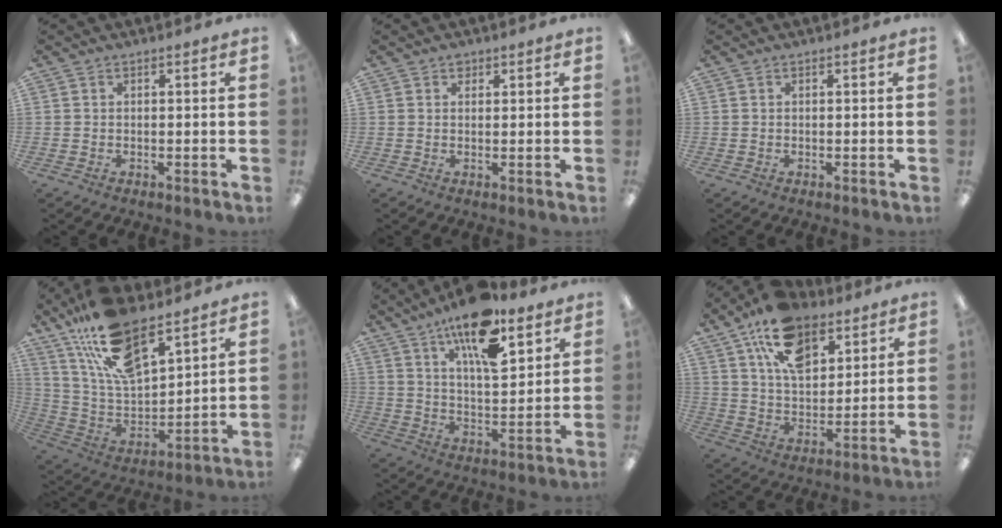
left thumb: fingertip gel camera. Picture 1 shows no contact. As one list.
[{"total": 1.3, "force": [1.0, 0.8, 0.3], "torque": [0.002, -0.003, 0.016]}, {"total": 0.0}, {"total": 19.0, "force": [13.6, 7.2, 11.2], "torque": [-0.226, -0.065, 0.245]}, {"total": 17.5, "force": [11.8, 6.1, 11.4], "torque": [-0.190, -0.057, 0.194]}, {"total": 17.2, "force": [10.5, 9.6, 9.6], "torque": [-0.164, -0.038, 0.191]}]